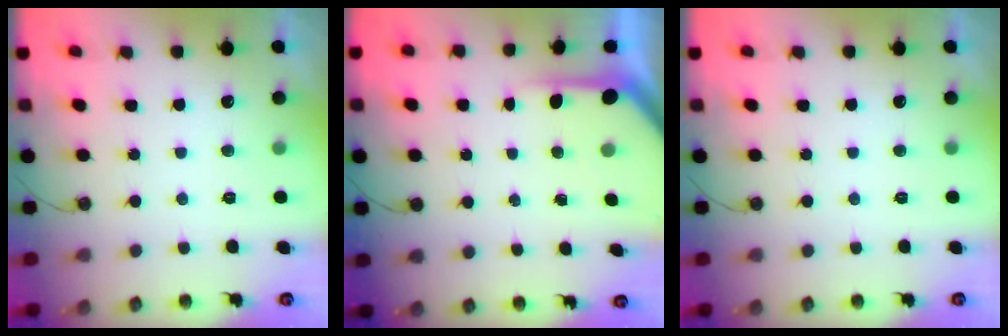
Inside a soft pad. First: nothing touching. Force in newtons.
{"total": 5.2, "press": 5.2, "slide": 0.5}
{"total": 0.0}